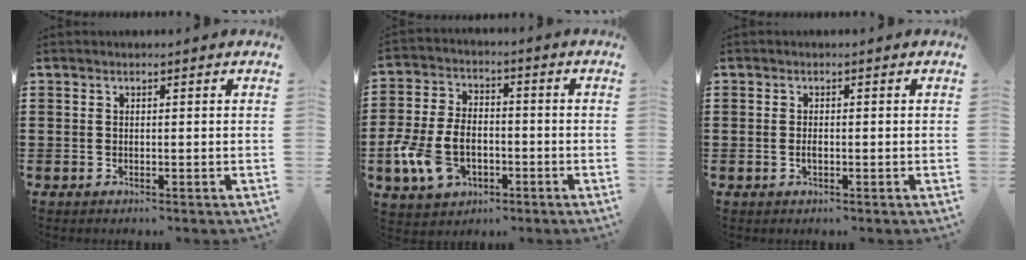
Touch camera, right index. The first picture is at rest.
{"total": 8.9, "force": [-2.9, 6.0, 5.9], "torque": [-0.150, 0.007, -0.057]}
{"total": 1.1, "force": [-0.3, 0.5, 1.0], "torque": [-0.020, -0.003, -0.004]}